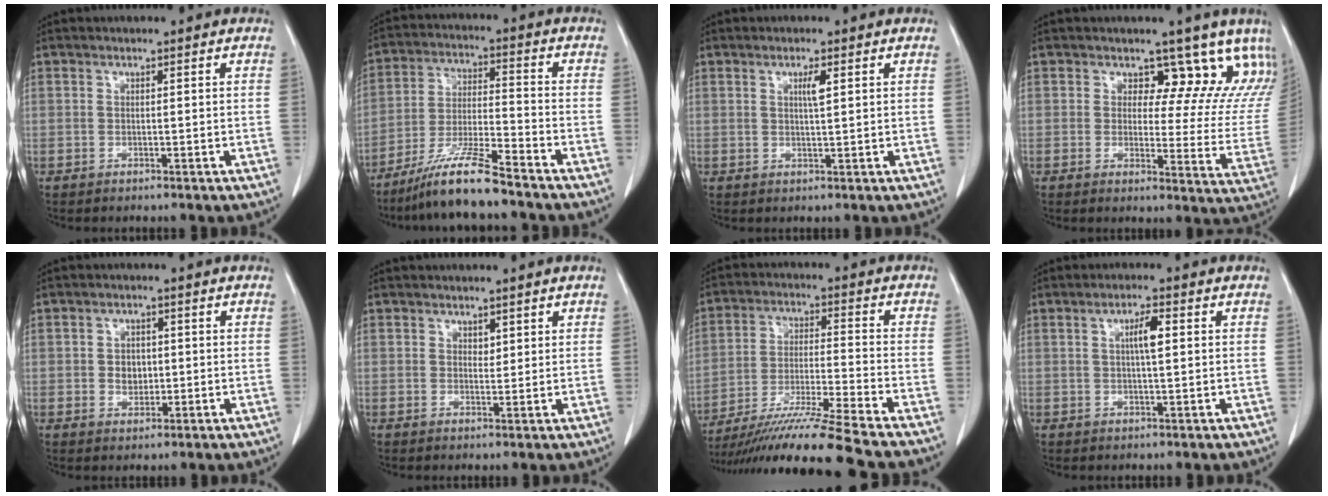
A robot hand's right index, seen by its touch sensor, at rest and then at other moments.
{"total": 10.4, "force": [-8.3, 0.2, 6.2], "torque": [-0.125, -0.020, -0.157]}
{"total": 2.0, "force": [0.8, 0.1, 1.9], "torque": [-0.035, -0.002, 0.013]}
{"total": 12.7, "force": [10.4, 6.1, 4.1], "torque": [-0.006, -0.029, 0.086]}
{"total": 2.9, "force": [-0.2, 2.3, 1.7], "torque": [-0.024, 0.004, 0.001]}
{"total": 1.4, "force": [1.0, 0.9, 0.4], "torque": [0.001, -0.003, 0.014]}
{"total": 15.6, "force": [-13.3, -2.4, 7.8], "torque": [-0.142, -0.030, -0.229]}
{"total": 3.4, "force": [0.7, 0.4, 3.3], "torque": [-0.059, 0.004, 0.011]}